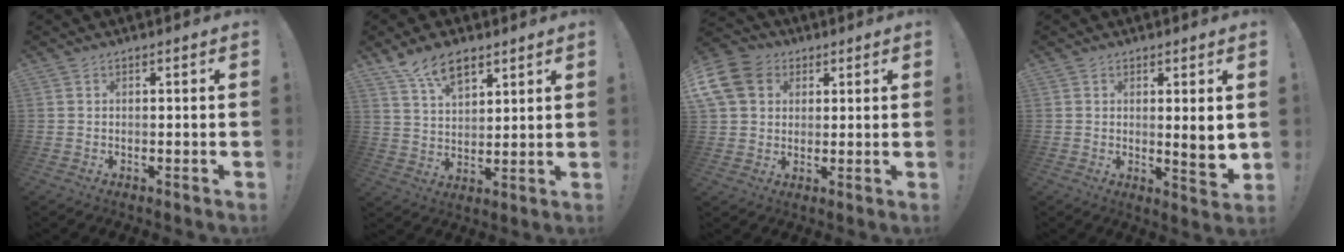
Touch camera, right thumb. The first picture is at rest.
{"total": 9.5, "force": [6.5, 4.8, 5.0], "torque": [-0.091, -0.028, 0.124]}
{"total": 12.0, "force": [4.1, 9.8, 5.6], "torque": [-0.105, -0.016, 0.082]}
{"total": 5.3, "force": [1.4, 0.4, 5.1], "torque": [-0.061, -0.020, 0.020]}